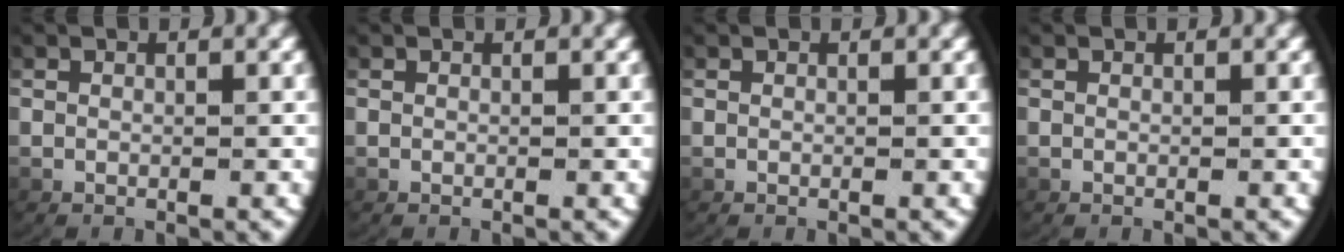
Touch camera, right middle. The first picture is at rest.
{"total": 0.0}
{"total": 0.0}
{"total": 0.0}